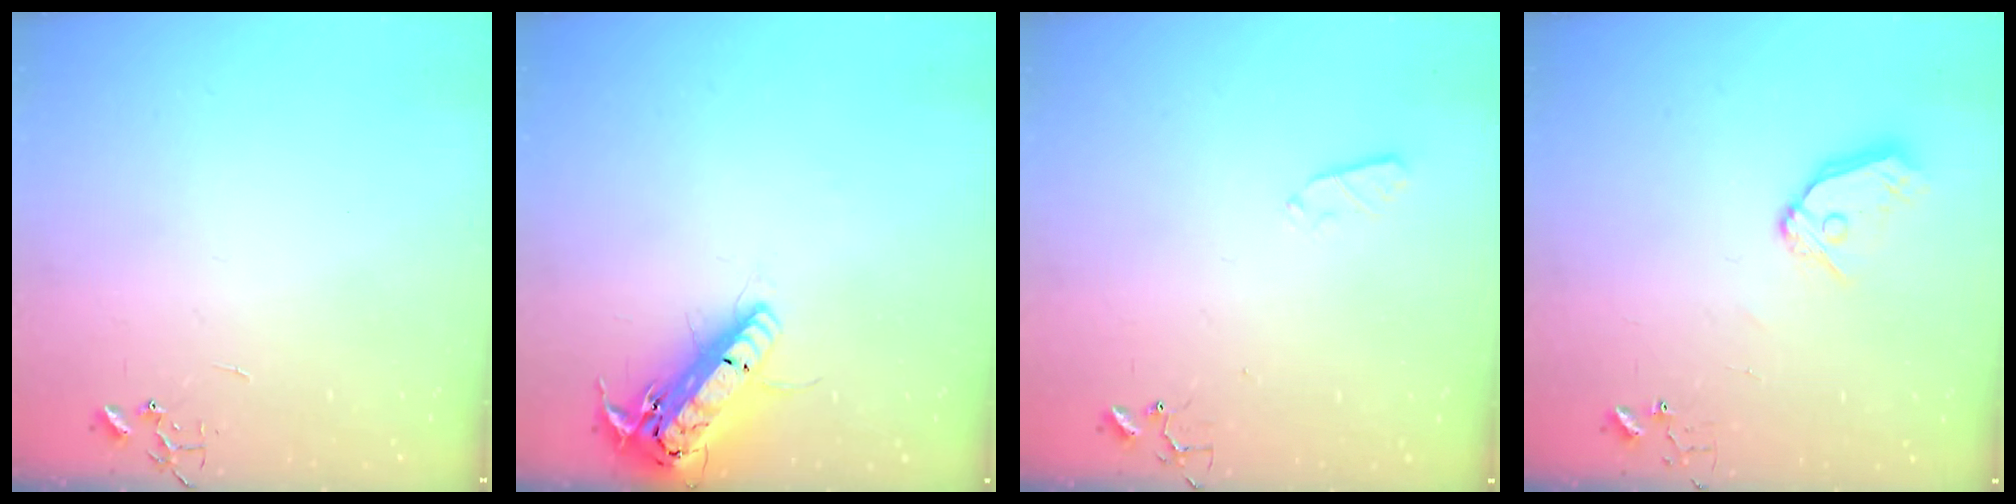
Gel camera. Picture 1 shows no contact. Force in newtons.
{"total": 18.4, "press": 18.1, "slide": 3.2}
{"total": 2.9, "press": 2.8, "slide": 0.5}
{"total": 9.9, "press": 9.8, "slide": 1.3}